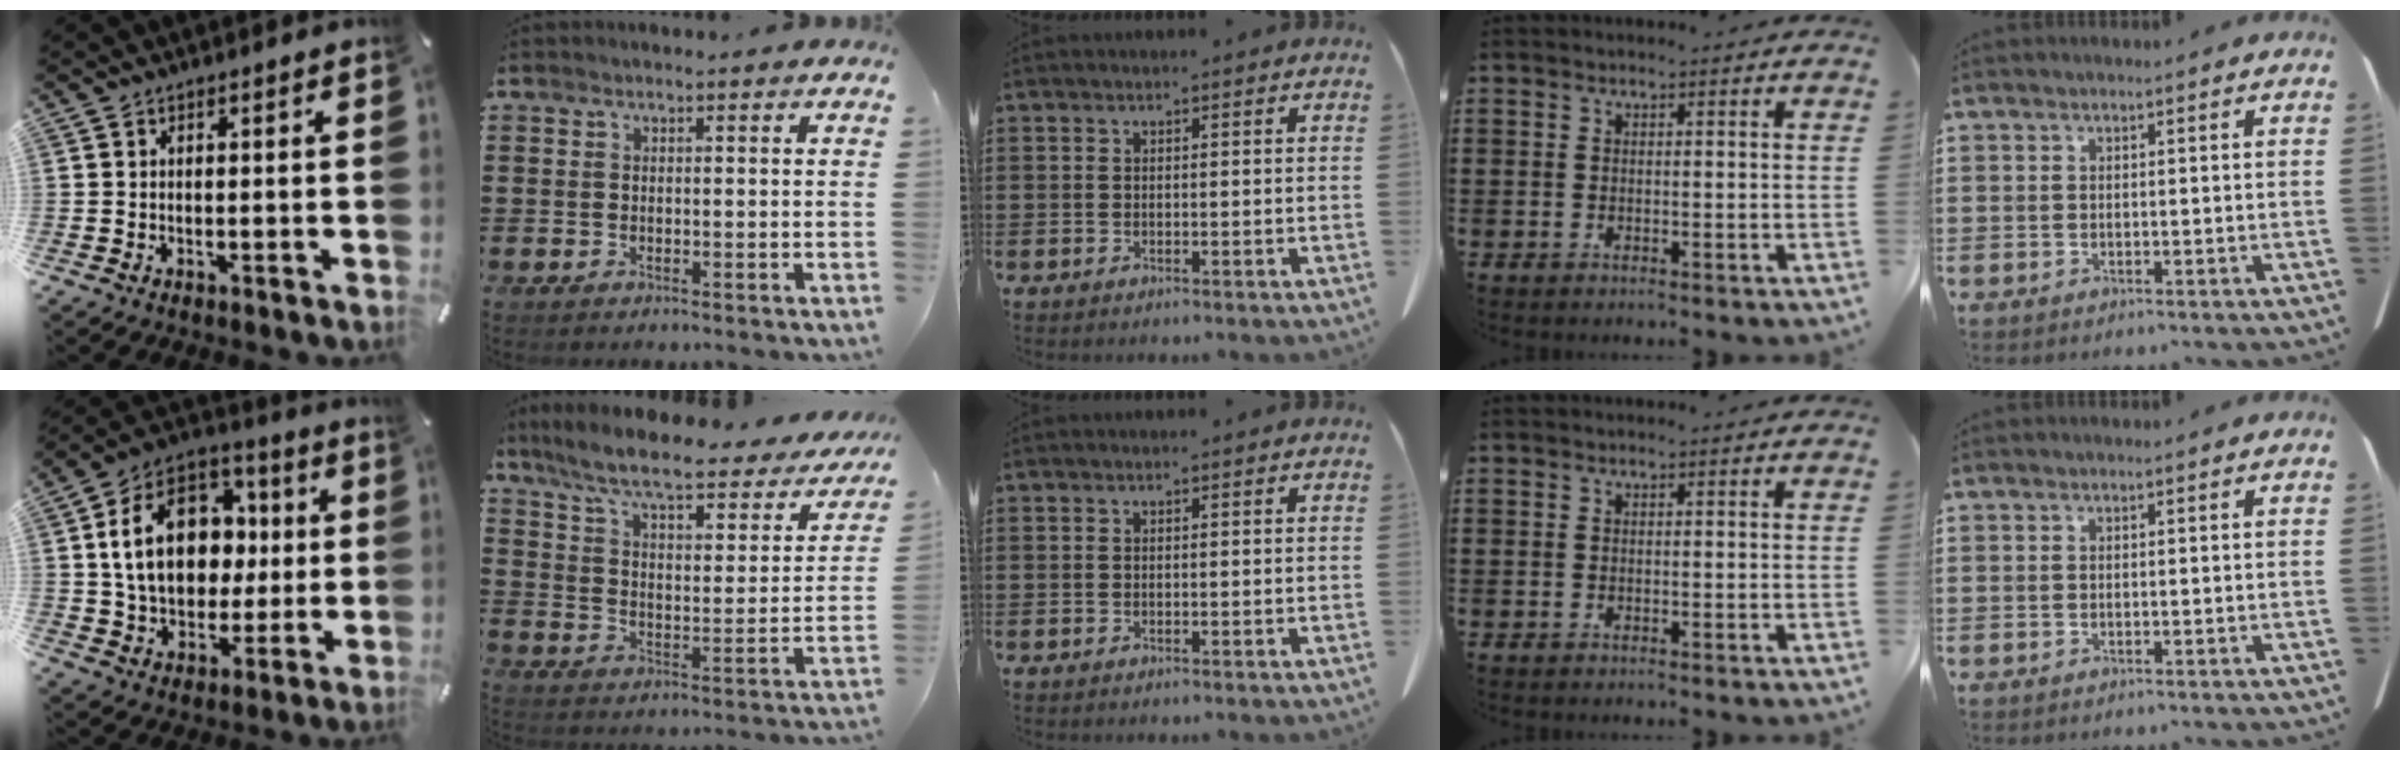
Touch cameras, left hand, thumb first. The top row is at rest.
{"thumb": {"total": 19.0, "force": [1.9, 14.5, 12.2], "torque": [-0.229, 0.013, 0.037]}, "index": {"total": 7.6, "force": [6.2, 0.9, 4.2], "torque": [-0.106, -0.039, 0.103]}}